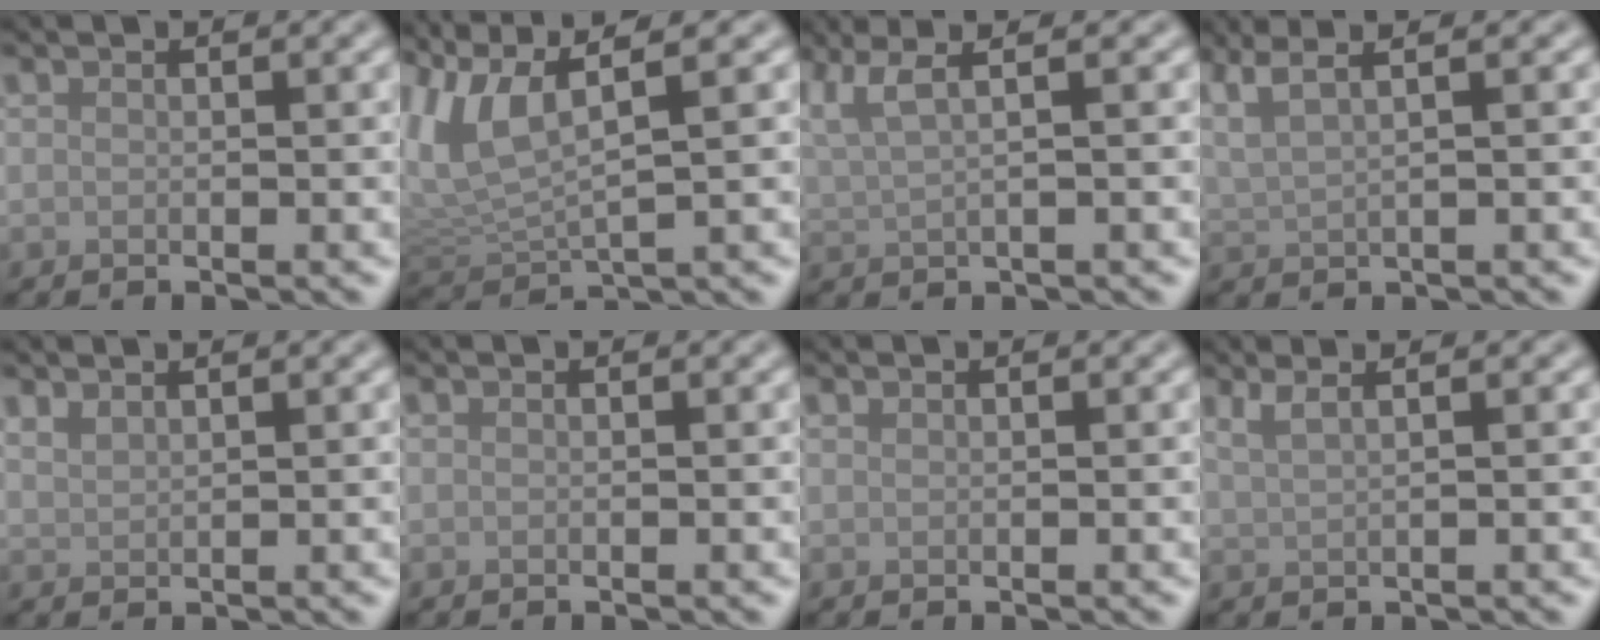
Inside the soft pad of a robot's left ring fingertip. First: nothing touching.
{"total": 6.3, "force": [2.8, 2.0, 5.3], "torque": [-0.124, 0.005, 0.057]}
{"total": 4.9, "force": [2.9, 1.6, 3.5], "torque": [-0.060, 0.032, 0.031]}
{"total": 5.2, "force": [3.5, 1.8, 3.4], "torque": [-0.062, 0.035, 0.043]}
{"total": 1.3, "force": [1.2, 0.2, 0.4], "torque": [-0.009, 0.002, 0.026]}
{"total": 0.0}
{"total": 0.0}
{"total": 3.3, "force": [2.2, 1.4, 2.1], "torque": [-0.021, 0.014, 0.009]}